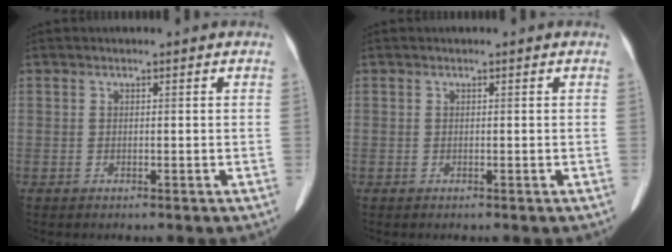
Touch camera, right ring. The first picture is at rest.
{"total": 0.0}